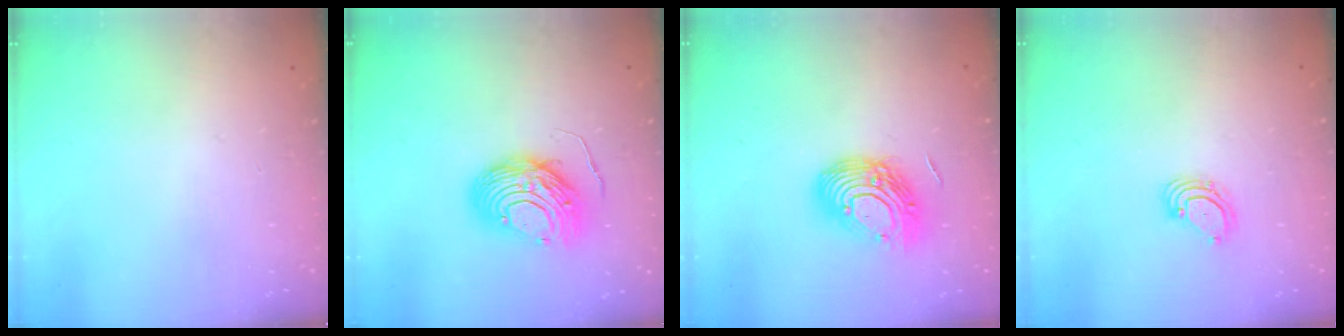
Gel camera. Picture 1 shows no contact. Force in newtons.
{"total": 11.5, "press": 11.5, "slide": 1.1}
{"total": 15.2, "press": 15.1, "slide": 1.4}
{"total": 3.6, "press": 3.6, "slide": 0.3}